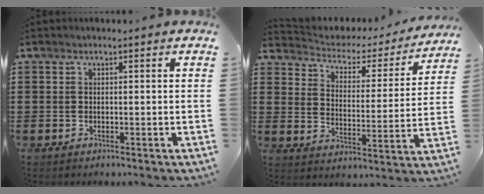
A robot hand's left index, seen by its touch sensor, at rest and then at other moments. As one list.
[{"total": 2.9, "force": [2.4, 1.4, 0.5], "torque": [-0.029, -0.019, 0.034]}]